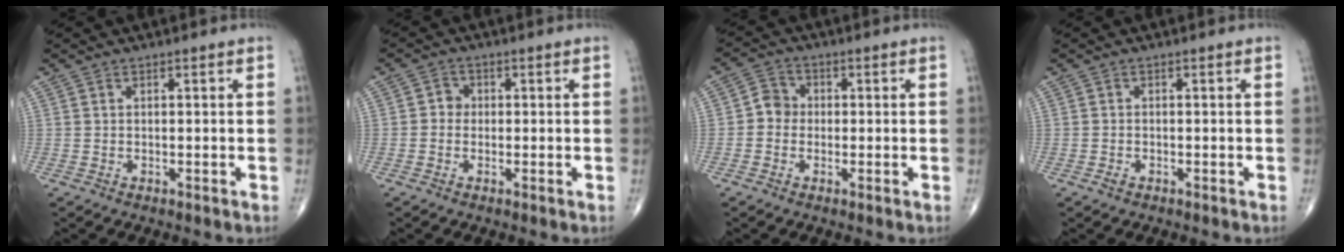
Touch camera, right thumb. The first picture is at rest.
{"total": 2.4, "force": [-0.2, 2.1, 1.0], "torque": [0.002, 0.008, -0.010]}
{"total": 4.0, "force": [-0.5, 3.6, 1.6], "torque": [-0.006, 0.012, -0.019]}
{"total": 0.9, "force": [-0.6, 0.6, 0.4], "torque": [-0.009, 0.002, -0.011]}